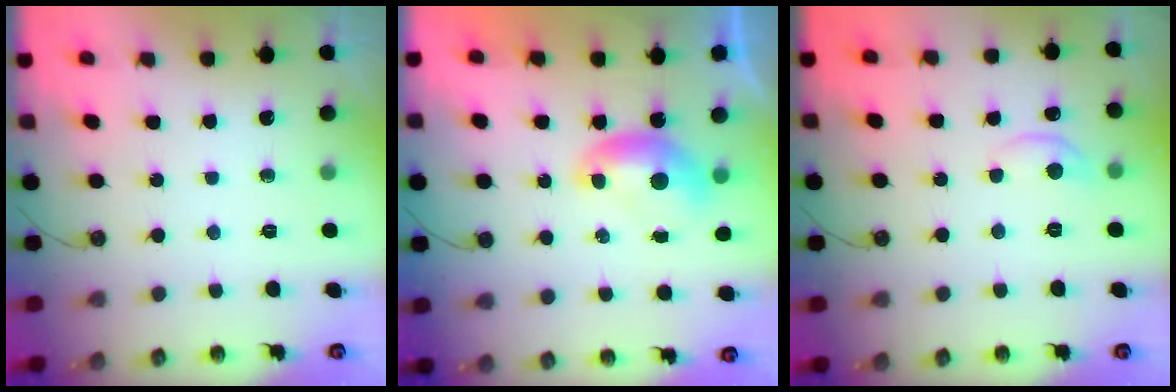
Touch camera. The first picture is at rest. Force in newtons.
{"total": 0.0}
{"total": 1.4, "press": 1.3, "slide": 0.5}